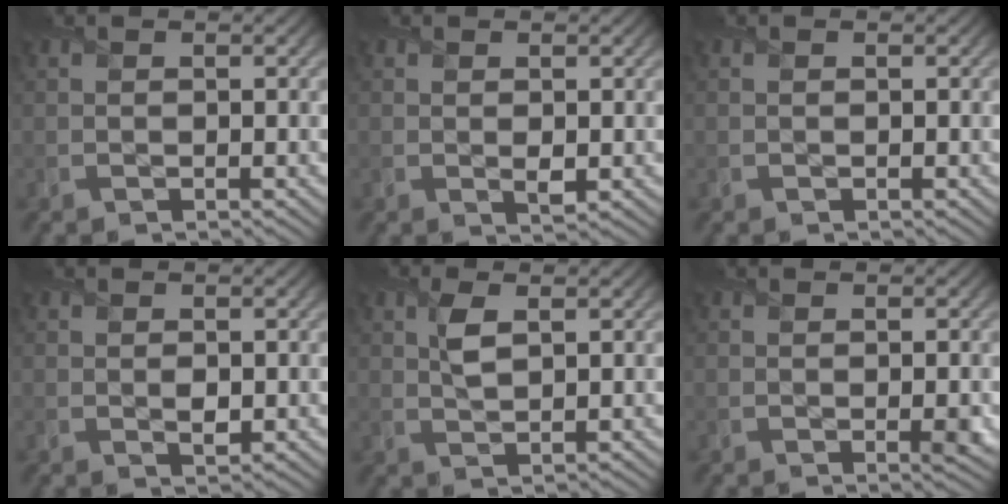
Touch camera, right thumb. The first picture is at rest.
{"total": 0.9, "force": [0.1, 0.4, 0.8], "torque": [-0.010, -0.007, 0.006]}
{"total": 0.0}
{"total": 1.0, "force": [0.0, 0.7, 0.7], "torque": [-0.009, -0.006, 0.004]}
{"total": 2.8, "force": [1.1, 1.2, 2.3], "torque": [-0.052, 0.001, 0.023]}
{"total": 1.2, "force": [-0.2, 0.2, 1.2], "torque": [-0.015, -0.006, -0.002]}